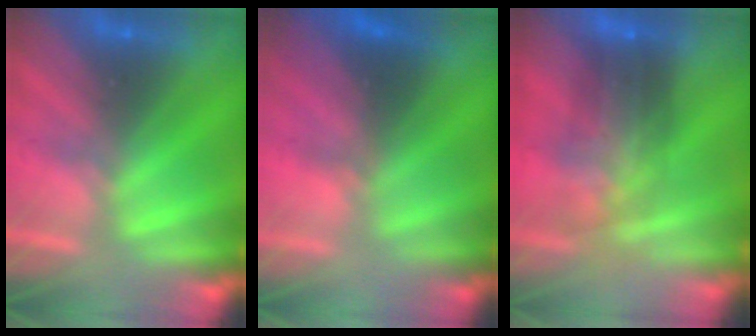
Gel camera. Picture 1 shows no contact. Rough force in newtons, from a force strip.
{"total": 2.2}
{"total": 7.0}